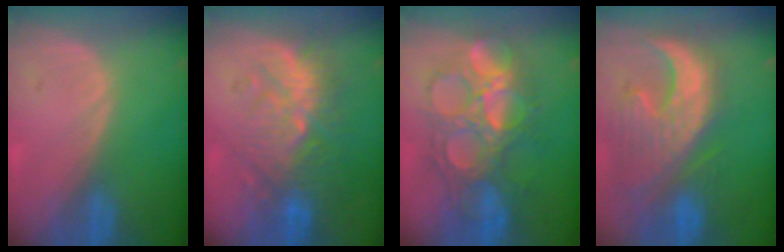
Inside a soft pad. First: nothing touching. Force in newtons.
{"total": 9.4, "press": 9.2, "slide": 1.9}
{"total": 10.6, "press": 10.5, "slide": 0.7}
{"total": 12.9, "press": 11.2, "slide": 6.4}